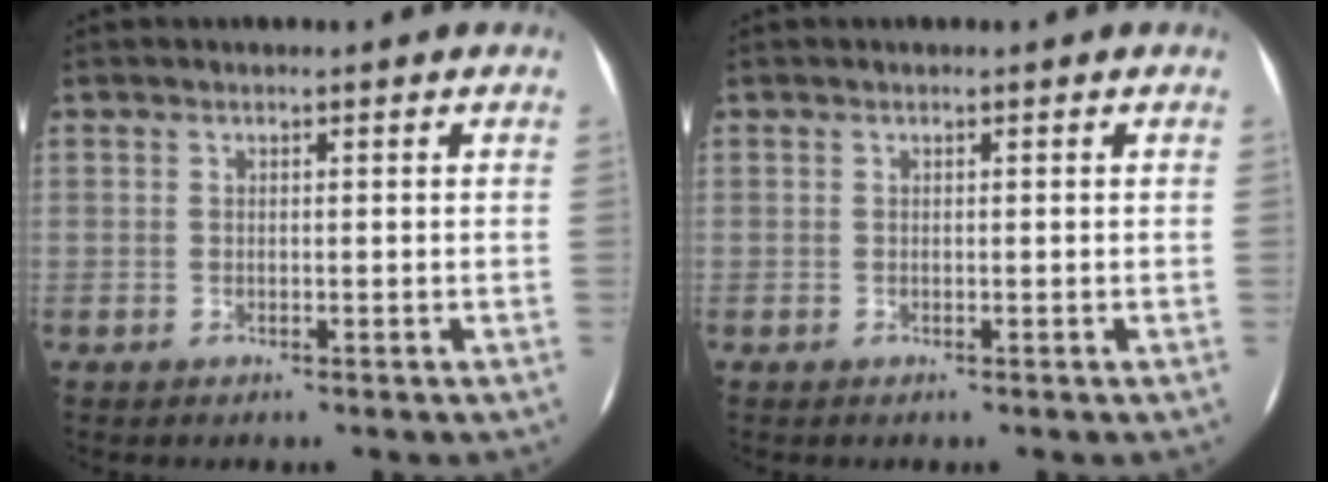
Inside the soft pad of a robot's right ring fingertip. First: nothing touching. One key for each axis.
{"total": 0.0}